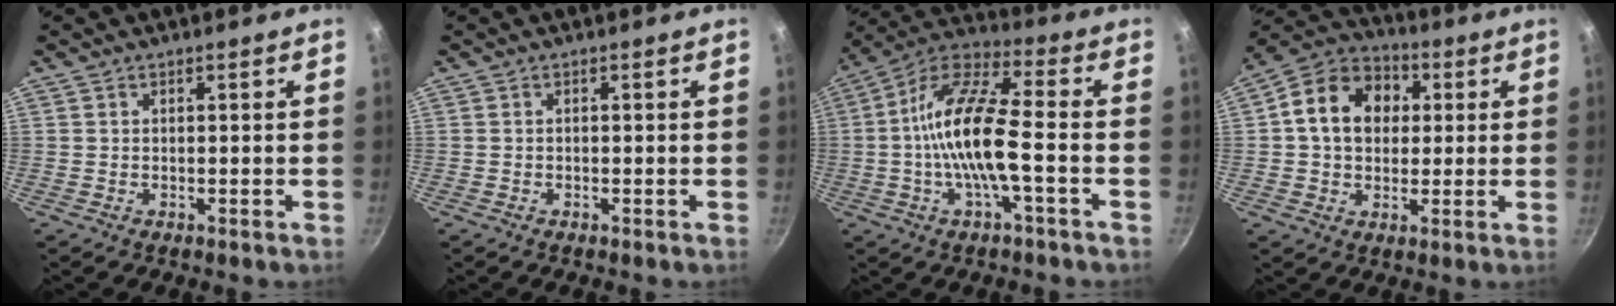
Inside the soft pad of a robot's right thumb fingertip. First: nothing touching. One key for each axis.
{"total": 0.0}
{"total": 14.8, "fx": -2.3, "fy": 4.3, "fz": 14.0, "tx": -0.269, "ty": 0.036, "tz": -0.061}
{"total": 13.8, "fx": 2.5, "fy": 10.9, "fz": 8.2, "tx": -0.112, "ty": 0.023, "tz": 0.023}